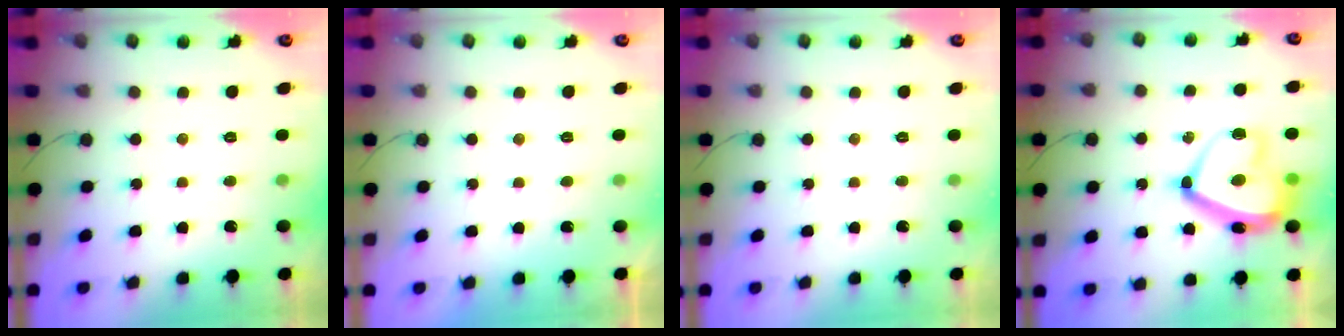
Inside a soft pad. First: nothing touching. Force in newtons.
{"total": 0.9, "press": 0.7, "slide": 0.6}
{"total": 0.0}
{"total": 19.0, "press": 19.0, "slide": 1.3}